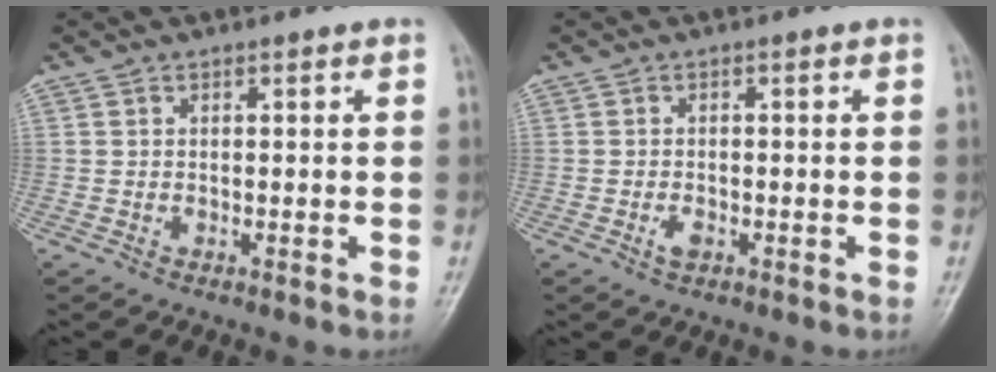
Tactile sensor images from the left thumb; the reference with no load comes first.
{"total": 1.9, "force": [-0.8, 1.1, 1.4], "torque": [-0.024, 0.001, -0.015]}